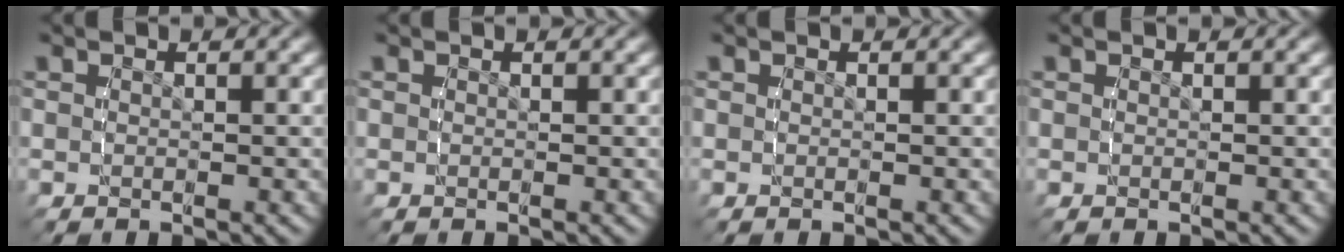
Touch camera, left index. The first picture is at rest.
{"total": 0.0}
{"total": 0.0}
{"total": 0.0}